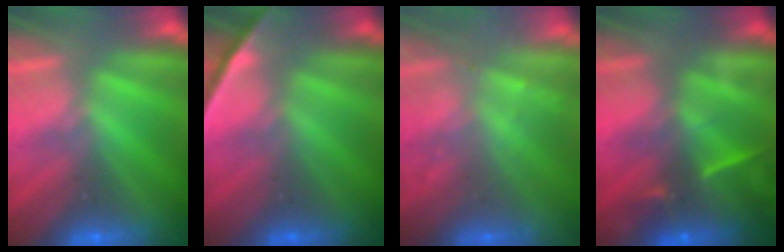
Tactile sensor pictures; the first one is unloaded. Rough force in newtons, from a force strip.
{"total": 2.1}
{"total": 2.3}
{"total": 7.7}